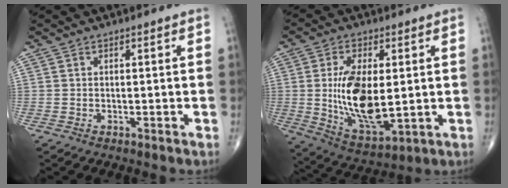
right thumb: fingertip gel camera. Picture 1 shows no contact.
{"total": 15.4, "force": [0.4, 7.2, 13.6], "torque": [-0.242, -0.021, 0.018]}